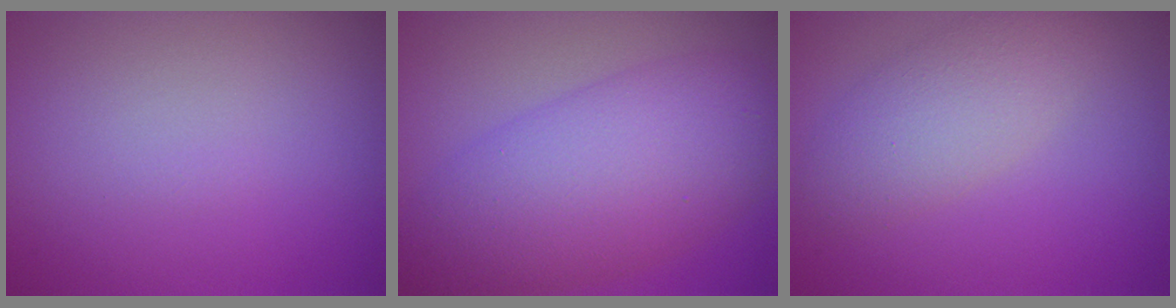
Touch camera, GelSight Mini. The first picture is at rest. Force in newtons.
{"total": 8.3, "press": 8.3, "slide": 0.3}
{"total": 3.5, "press": 3.5, "slide": 0.0}